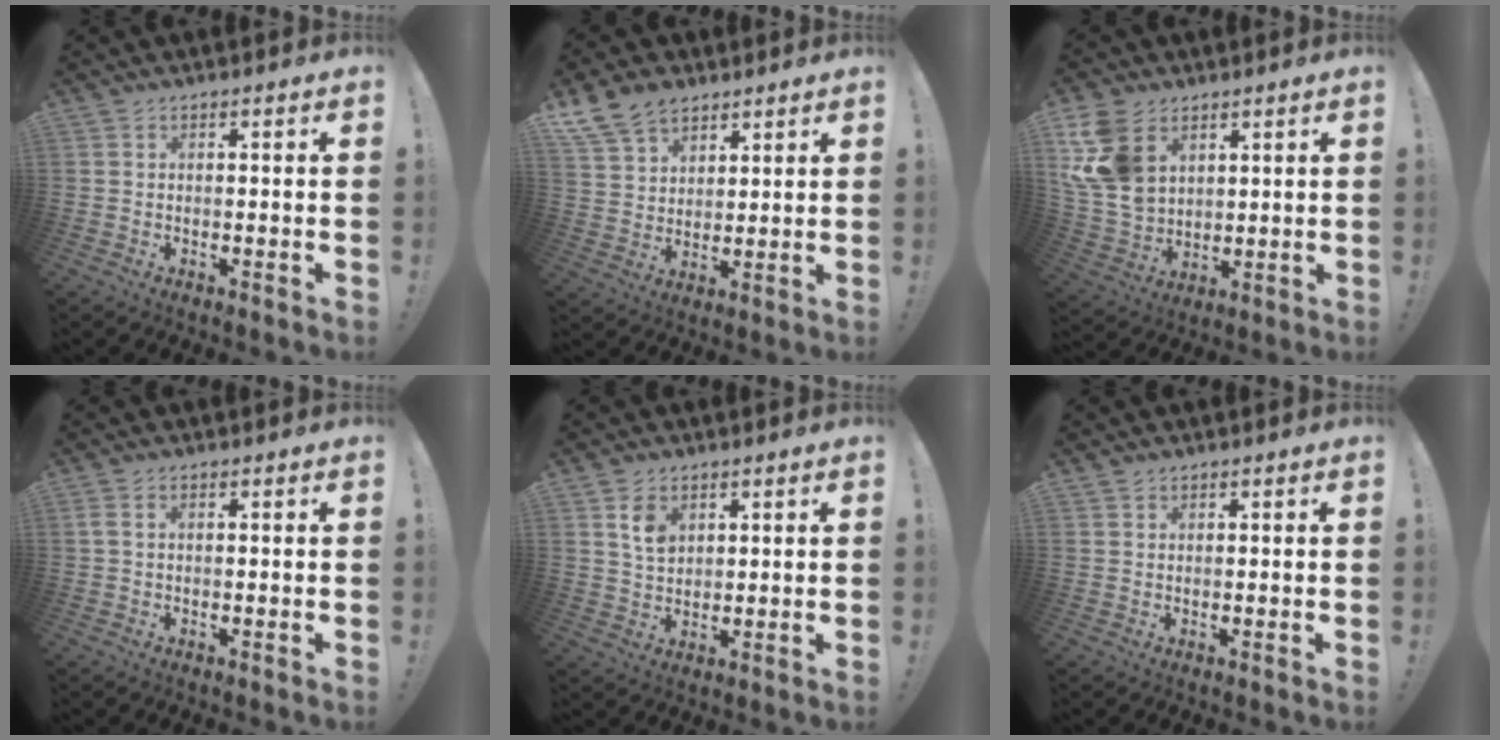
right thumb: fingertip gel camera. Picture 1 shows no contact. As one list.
[{"total": 11.5, "force": [8.1, 7.2, 3.8], "torque": [-0.076, -0.045, 0.162]}, {"total": 15.3, "force": [6.8, 10.6, 8.7], "torque": [-0.182, -0.029, 0.134]}, {"total": 1.5, "force": [0.4, 0.8, 1.2], "torque": [-0.019, 0.001, 0.006]}, {"total": 6.1, "force": [2.8, 4.2, 3.3], "torque": [-0.045, -0.011, 0.051]}, {"total": 0.9, "force": [0.8, 0.4, 0.1], "torque": [0.002, -0.003, 0.015]}]